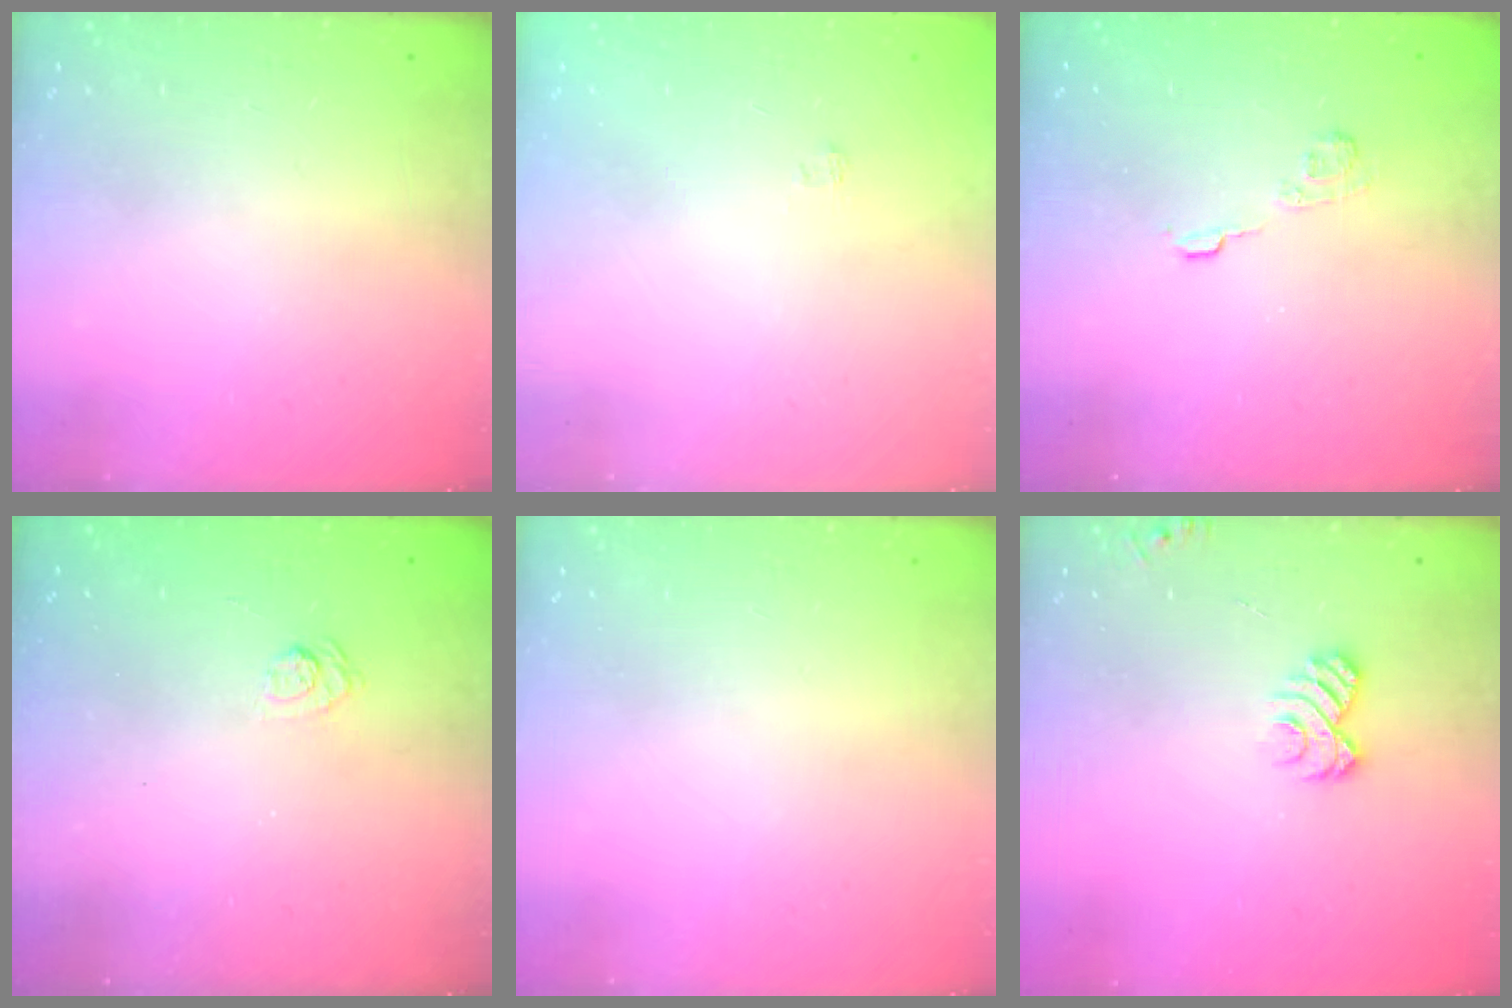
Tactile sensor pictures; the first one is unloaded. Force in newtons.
{"total": 1.8, "press": 1.4, "slide": 1.1}
{"total": 5.7, "press": 5.5, "slide": 1.2}
{"total": 2.8, "press": 2.3, "slide": 1.6}
{"total": 0.0}
{"total": 6.3, "press": 6.3, "slide": 0.6}